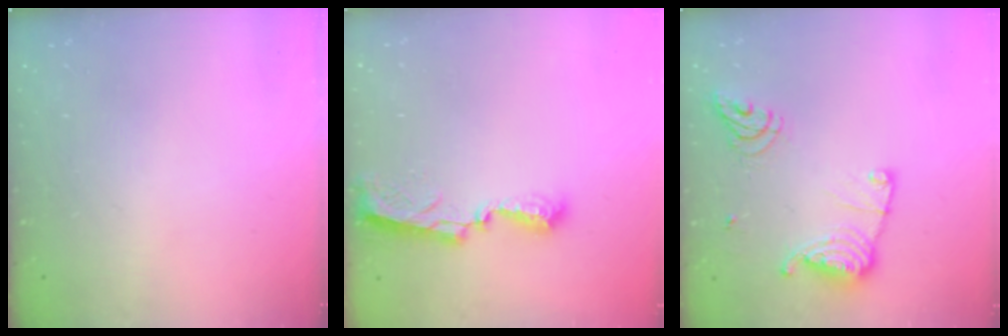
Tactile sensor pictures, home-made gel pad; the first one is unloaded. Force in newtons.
{"total": 8.3, "press": 8.2, "slide": 0.4}
{"total": 13.2, "press": 13.2, "slide": 1.2}